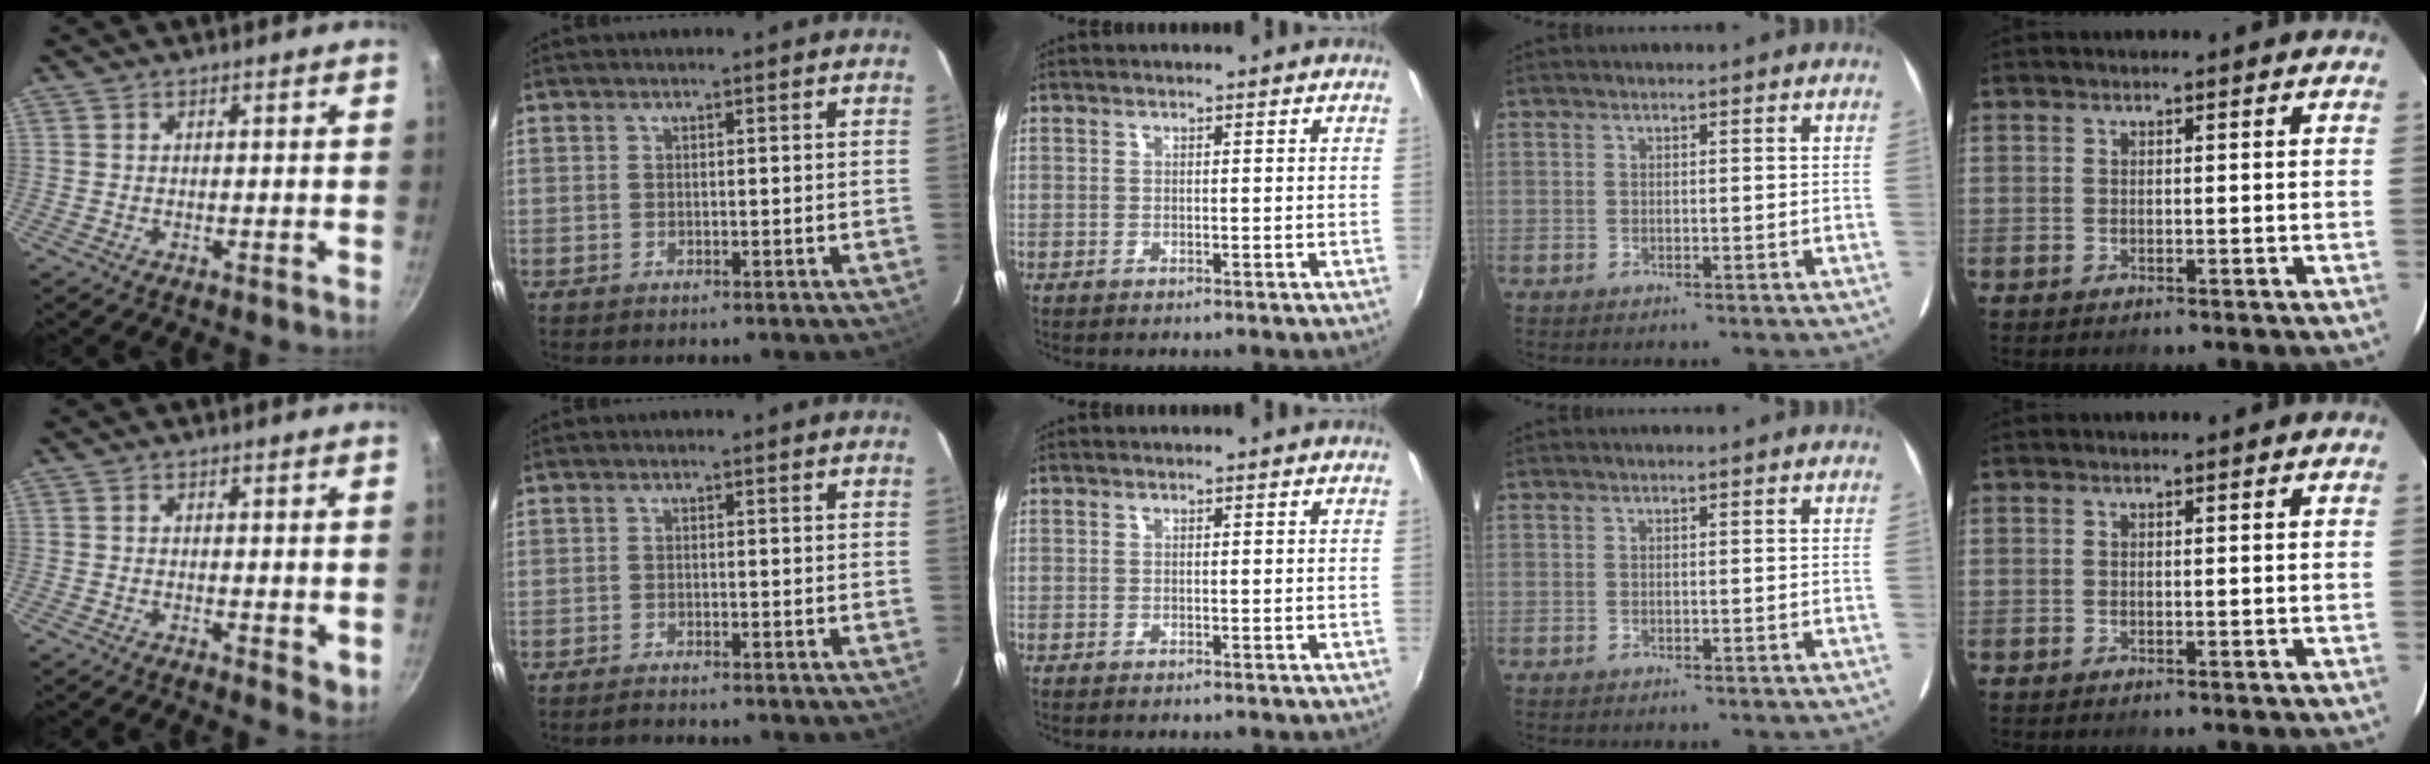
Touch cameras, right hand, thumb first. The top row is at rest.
{"thumb": {"total": 3.4, "force": [0.4, 1.6, 3.0], "torque": [-0.037, -0.008, 0.007]}, "index": {"total": 1.8, "force": [-1.7, 0.0, 0.5], "torque": [-0.019, -0.006, -0.030]}}